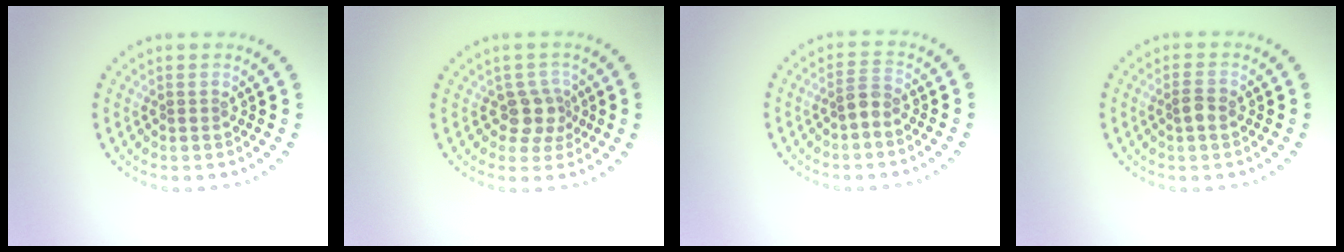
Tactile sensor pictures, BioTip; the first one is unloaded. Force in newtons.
{"total": 2.5, "press": 2.0, "slide": 1.6}
{"total": 1.8, "press": 1.5, "slide": 0.9}
{"total": 1.6, "press": 1.5, "slide": 0.5}